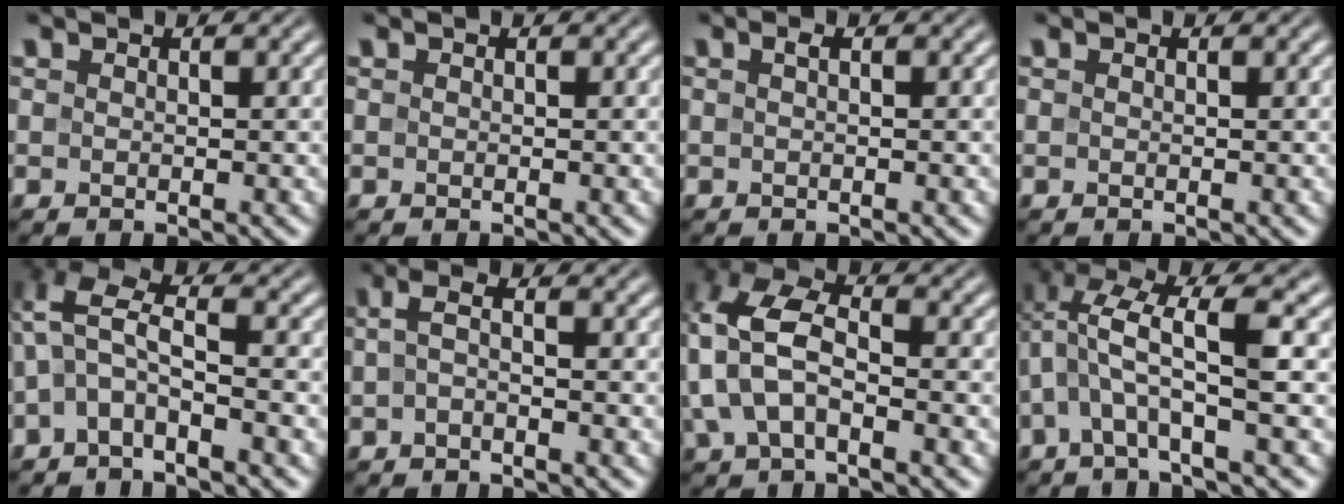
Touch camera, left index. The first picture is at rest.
{"total": 0.0}
{"total": 0.6, "force": [0.1, 0.1, 0.6], "torque": [-0.015, 0.006, 0.003]}
{"total": 0.0}
{"total": 4.9, "force": [-0.9, 2.0, 4.4], "torque": [-0.097, 0.019, -0.031]}
{"total": 1.8, "force": [-0.4, 0.6, 1.6], "torque": [-0.038, 0.002, -0.013]}
{"total": 8.0, "force": [-0.9, 4.5, 6.5], "torque": [-0.160, 0.018, -0.030]}
{"total": 7.1, "force": [0.5, 1.9, 6.8], "torque": [-0.145, 0.017, -0.001]}